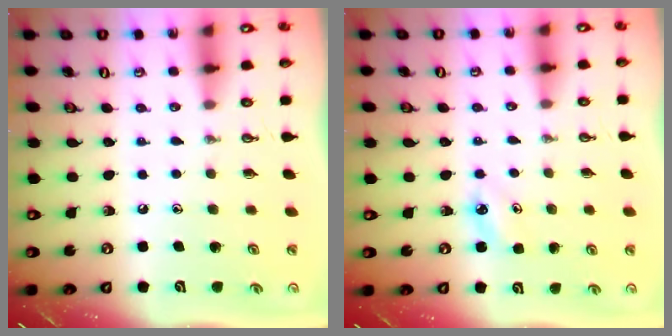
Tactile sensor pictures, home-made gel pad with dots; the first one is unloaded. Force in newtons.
{"total": 3.9, "press": 3.8, "slide": 0.4}